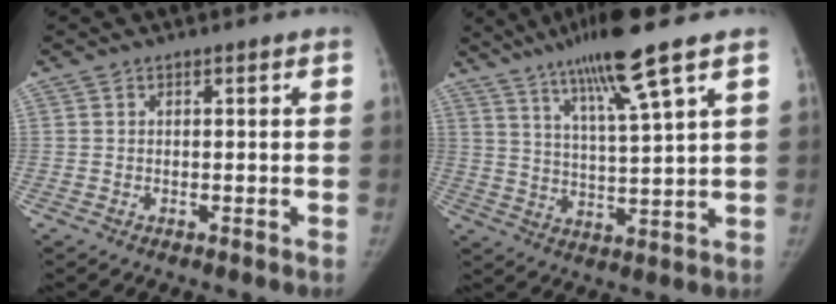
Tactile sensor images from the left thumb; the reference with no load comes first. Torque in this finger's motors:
{"motor_torque": [0.82, -0.47, 1.26, -1.00, 0.32]}